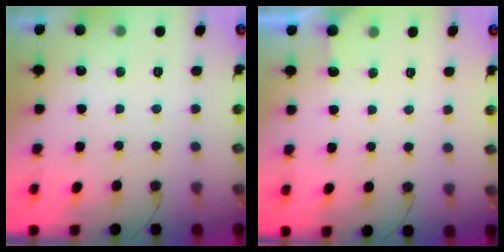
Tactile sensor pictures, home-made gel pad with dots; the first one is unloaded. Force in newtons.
{"total": 3.2, "press": 3.2, "slide": 0.3}